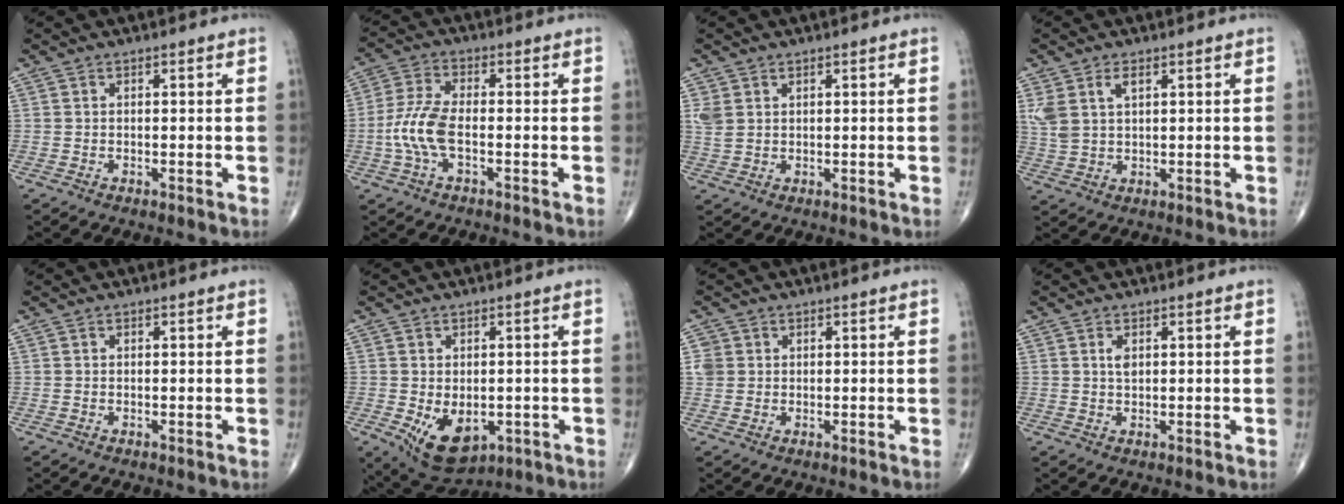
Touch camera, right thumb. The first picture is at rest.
{"total": 7.8, "force": [-1.8, 3.1, 6.8], "torque": [-0.167, 0.018, -0.039]}
{"total": 2.8, "force": [1.1, 2.1, 1.5], "torque": [-0.032, 0.001, 0.031]}
{"total": 5.7, "force": [2.4, 3.0, 4.2], "torque": [-0.096, 0.002, 0.056]}
{"total": 0.0}
{"total": 9.6, "force": [-2.7, 6.0, 7.0], "torque": [-0.091, -0.009, -0.026]}
{"total": 2.9, "force": [0.6, 2.7, 0.7], "torque": [0.001, 0.004, 0.014]}
{"total": 1.8, "force": [0.5, 1.0, 1.4], "torque": [-0.020, -0.002, 0.009]}